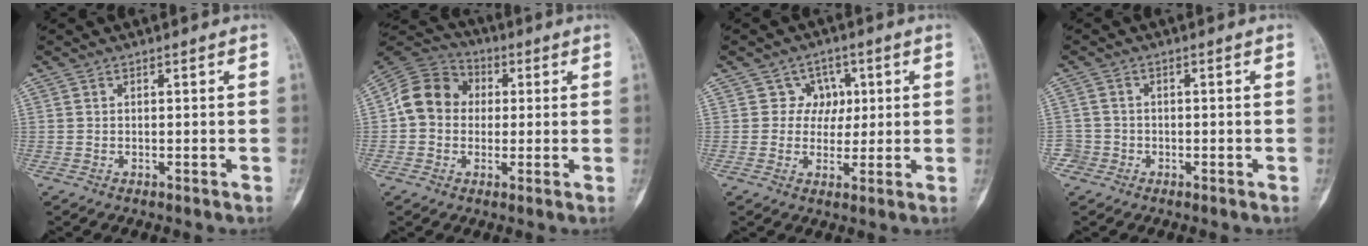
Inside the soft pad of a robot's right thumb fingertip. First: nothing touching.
{"total": 10.9, "force": [0.8, 9.1, 6.0], "torque": [-0.092, 0.025, 0.001]}
{"total": 5.0, "force": [1.3, 4.7, 1.2], "torque": [0.024, 0.006, 0.012]}
{"total": 2.9, "force": [-1.4, 2.5, -0.2], "torque": [0.014, 0.014, -0.031]}